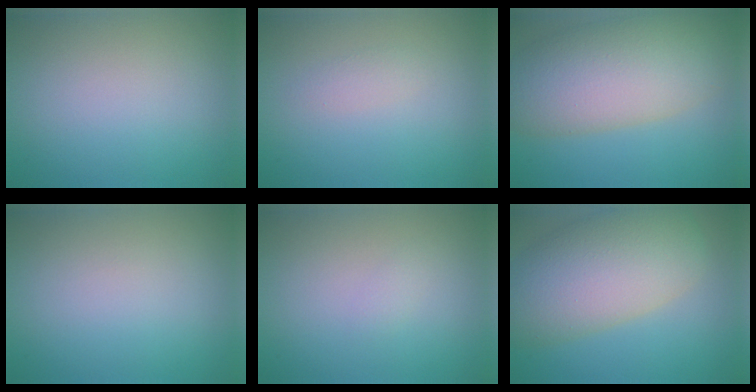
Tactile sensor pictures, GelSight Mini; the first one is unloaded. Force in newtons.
{"total": 0.9, "press": 0.9, "slide": 0.0}
{"total": 9.6, "press": 9.6, "slide": 0.5}
{"total": 0.0}
{"total": 0.6, "press": 0.6, "slide": 0.1}
{"total": 10.1, "press": 10.0, "slide": 0.4}